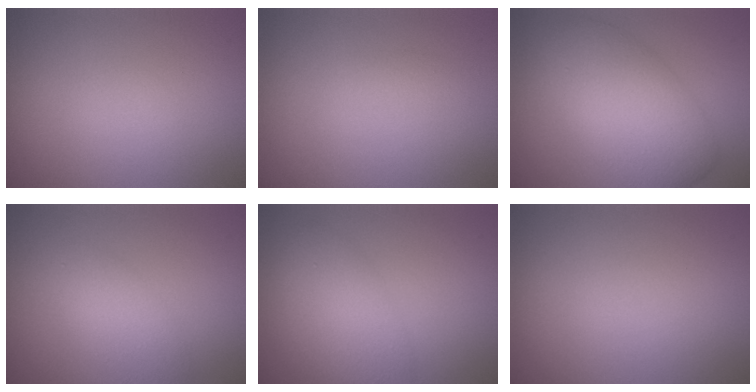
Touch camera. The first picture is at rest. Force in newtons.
{"total": 0.6, "press": 0.6, "slide": 0.0}
{"total": 7.0, "press": 7.0, "slide": 0.2}
{"total": 2.8, "press": 2.8, "slide": 0.1}
{"total": 4.5, "press": 4.5, "slide": 0.2}
{"total": 0.0}